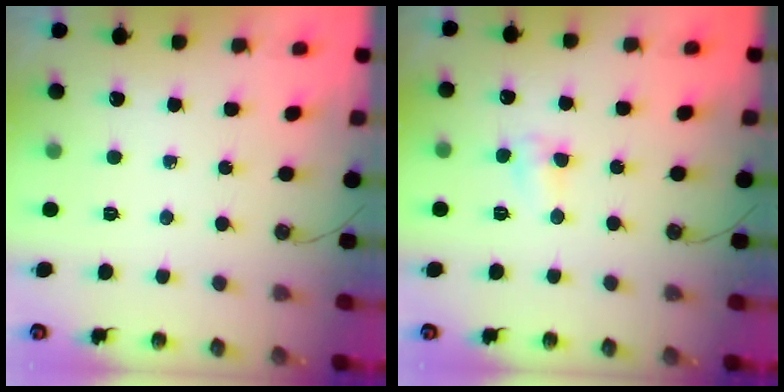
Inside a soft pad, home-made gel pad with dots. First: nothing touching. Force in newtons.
{"total": 3.0, "press": 3.0, "slide": 0.4}